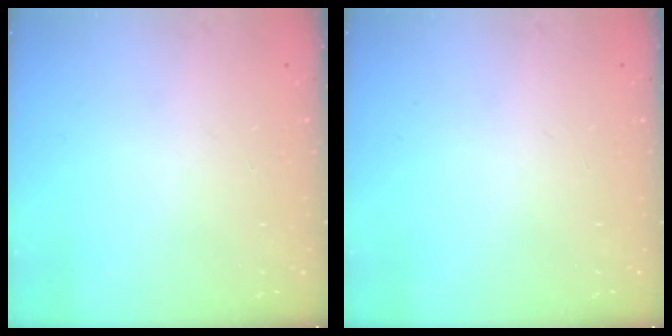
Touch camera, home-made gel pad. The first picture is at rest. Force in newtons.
{"total": 0.0}